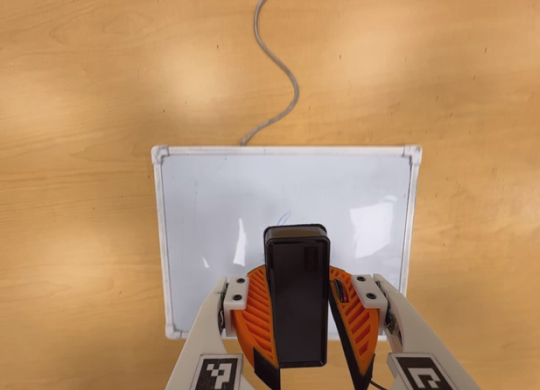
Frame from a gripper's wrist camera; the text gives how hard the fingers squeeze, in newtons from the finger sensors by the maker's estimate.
{"total": 8.4, "left": 9.0, "right": 7.8}